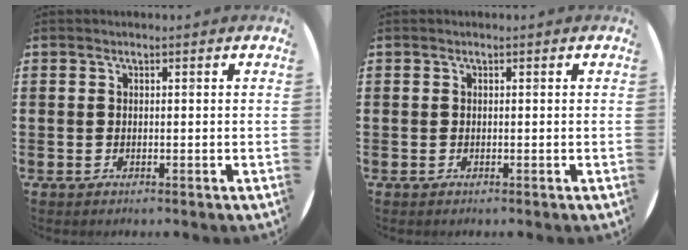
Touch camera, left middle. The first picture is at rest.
{"total": 0.0}